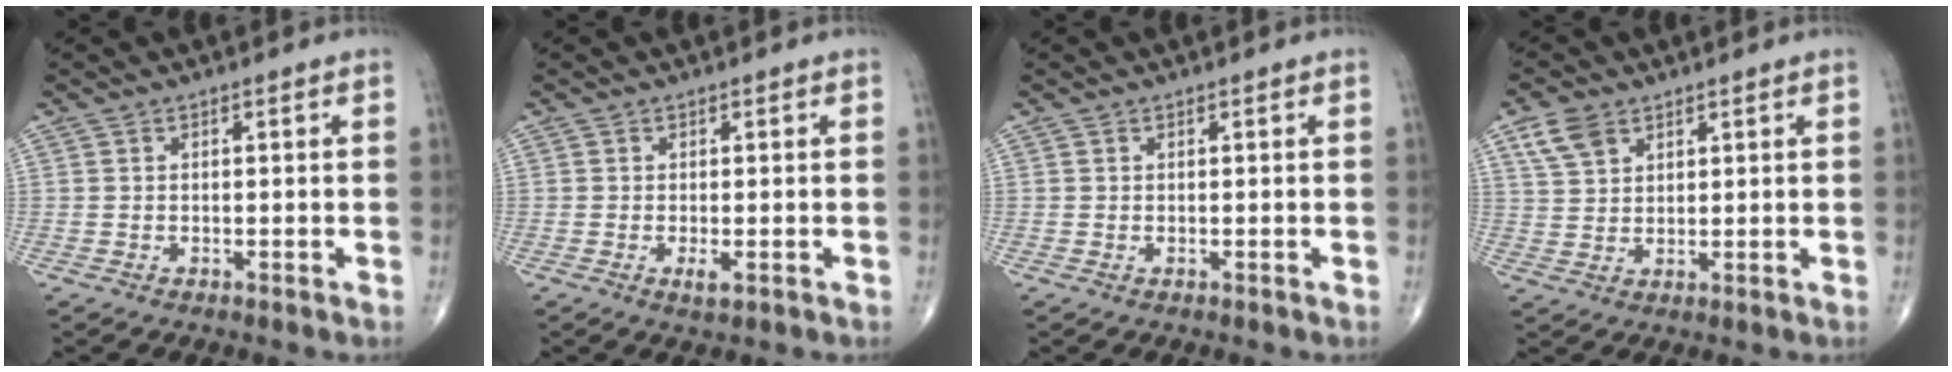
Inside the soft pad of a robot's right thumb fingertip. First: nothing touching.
{"total": 1.8, "force": [-0.5, 0.5, 1.6], "torque": [-0.032, -0.007, -0.009]}
{"total": 0.0}
{"total": 5.7, "force": [3.3, 3.6, 2.9], "torque": [-0.049, -0.007, 0.068]}